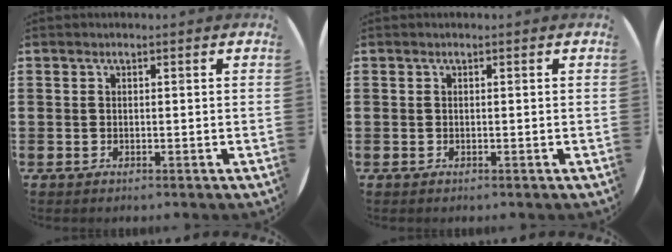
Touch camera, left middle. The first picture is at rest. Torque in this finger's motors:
{"motor_torque": [-0.15, -0.08, -0.01, 0.01]}